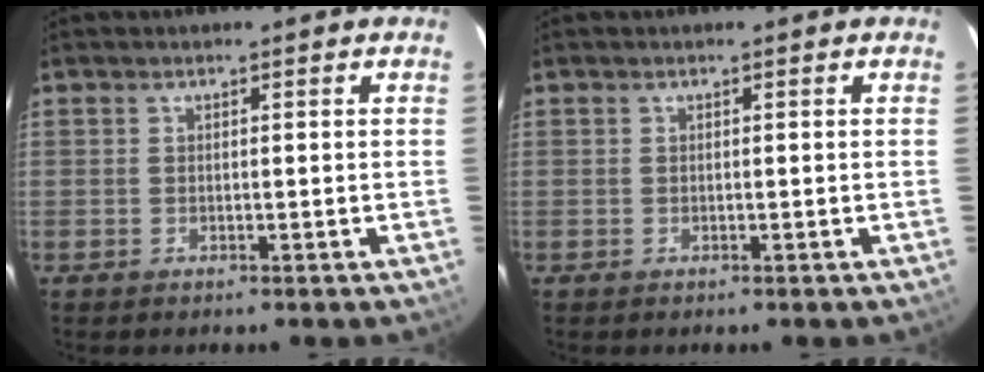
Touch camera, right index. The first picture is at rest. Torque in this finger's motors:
{"motor_torque": [1.25, 0.89, 0.00, 0.00]}